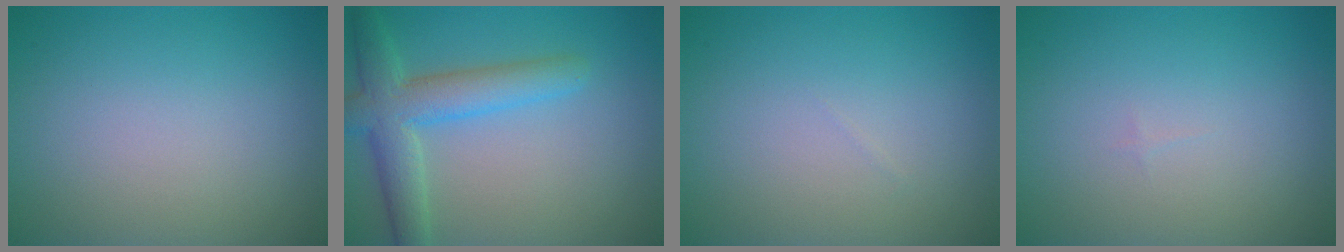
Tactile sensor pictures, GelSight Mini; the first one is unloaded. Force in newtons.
{"total": 5.3, "press": 5.2, "slide": 0.3}
{"total": 0.0}
{"total": 0.0}